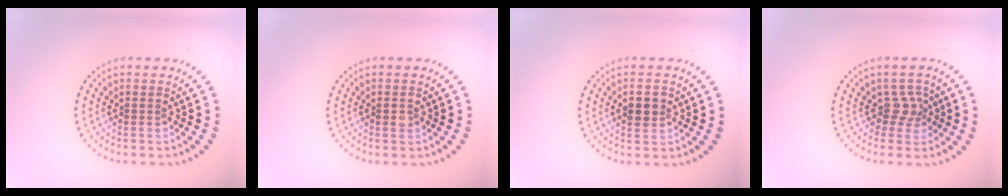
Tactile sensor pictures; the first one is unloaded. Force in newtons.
{"total": 1.0, "press": 1.0, "slide": 0.1}
{"total": 2.5, "press": 2.5, "slide": 0.1}
{"total": 1.9, "press": 1.4, "slide": 1.3}